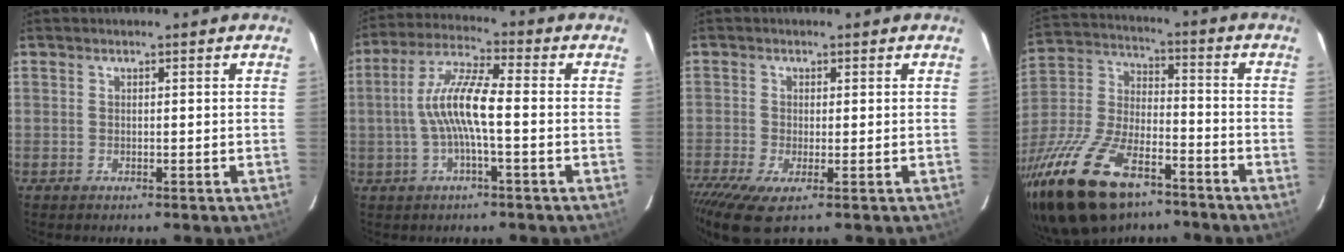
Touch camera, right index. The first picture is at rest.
{"total": 9.6, "force": [-1.2, 1.3, 9.5], "torque": [-0.196, 0.011, -0.023]}
{"total": 8.1, "force": [-3.8, 2.3, 6.8], "torque": [-0.150, -0.034, -0.074]}
{"total": 27.8, "force": [-18.5, 12.3, 16.8], "torque": [-0.359, -0.028, -0.314]}